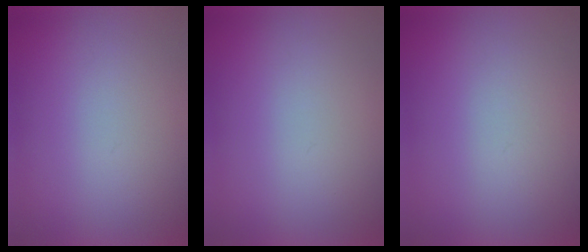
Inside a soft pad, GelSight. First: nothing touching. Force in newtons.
{"total": 1.1}
{"total": 1.8}